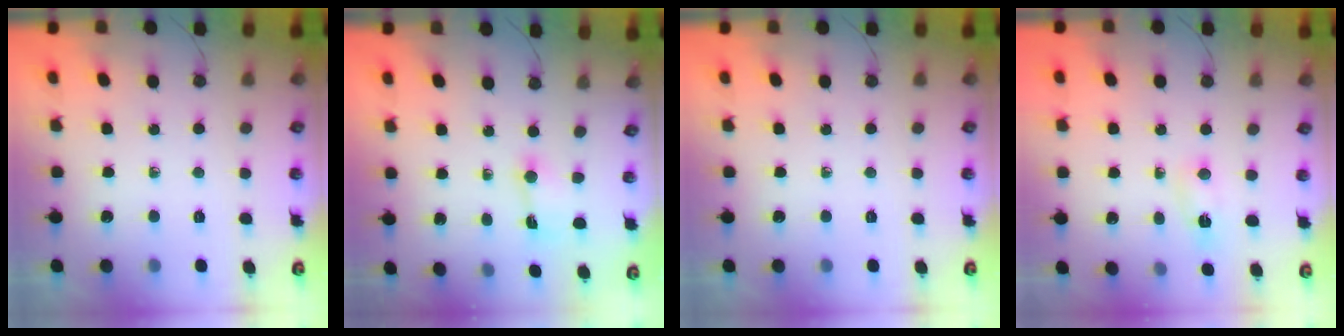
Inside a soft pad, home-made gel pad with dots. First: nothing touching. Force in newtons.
{"total": 1.8, "press": 1.7, "slide": 0.5}
{"total": 0.0}
{"total": 2.6, "press": 2.3, "slide": 1.1}